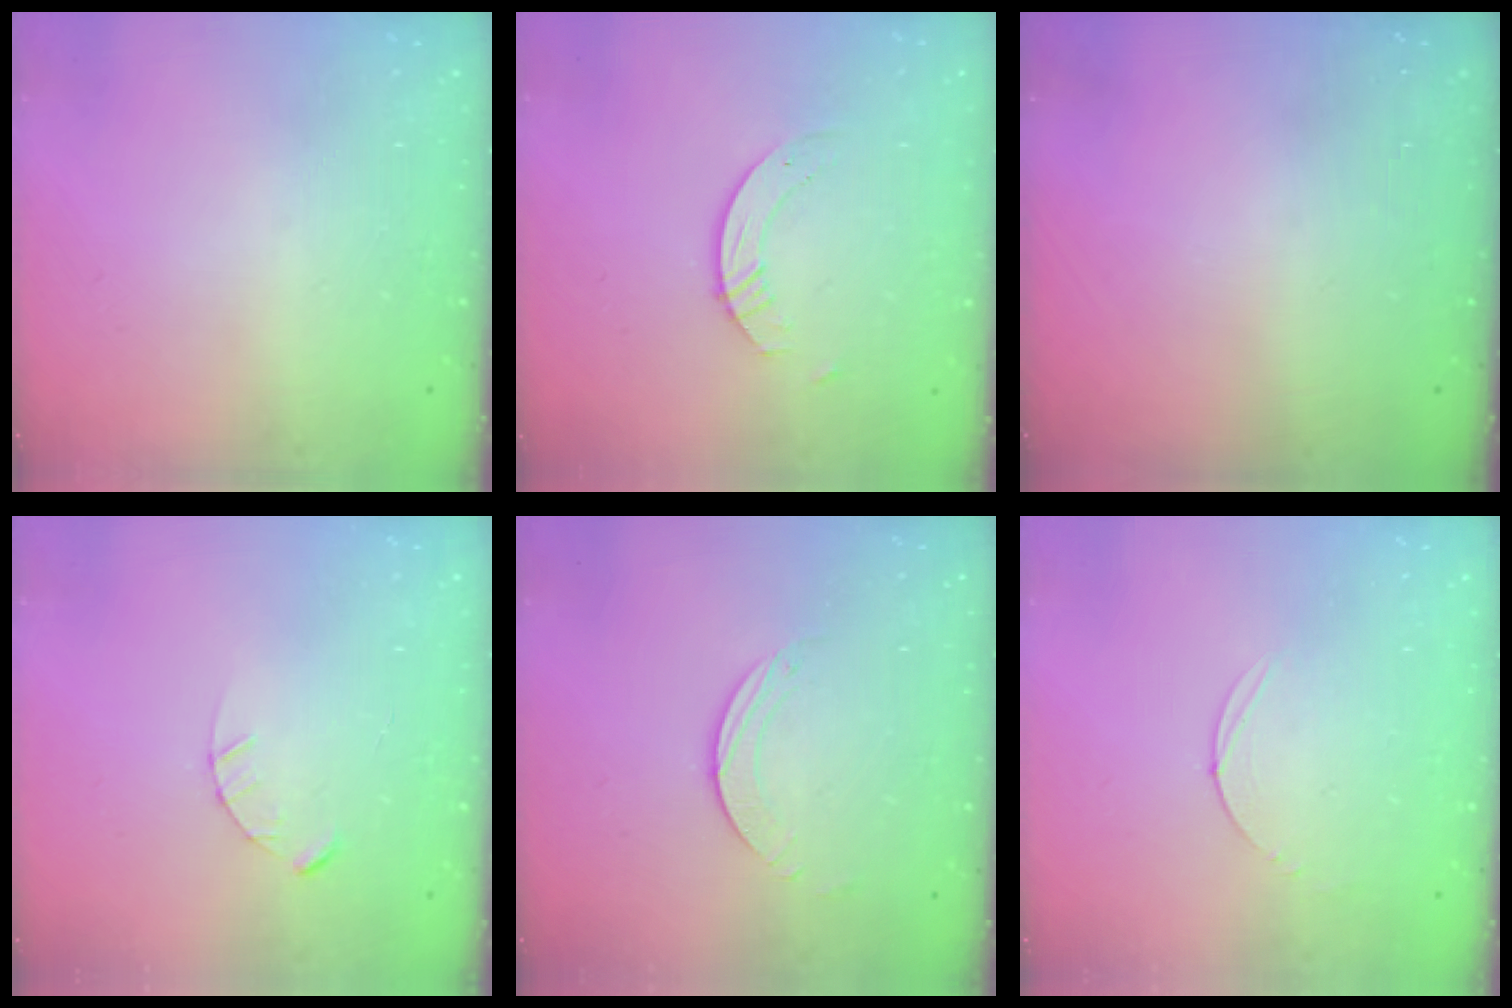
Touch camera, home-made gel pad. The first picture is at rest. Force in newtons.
{"total": 3.8, "press": 3.8, "slide": 0.3}
{"total": 0.0}
{"total": 2.4, "press": 2.4, "slide": 0.3}
{"total": 2.0, "press": 2.0, "slide": 0.2}
{"total": 3.0, "press": 3.0, "slide": 0.3}